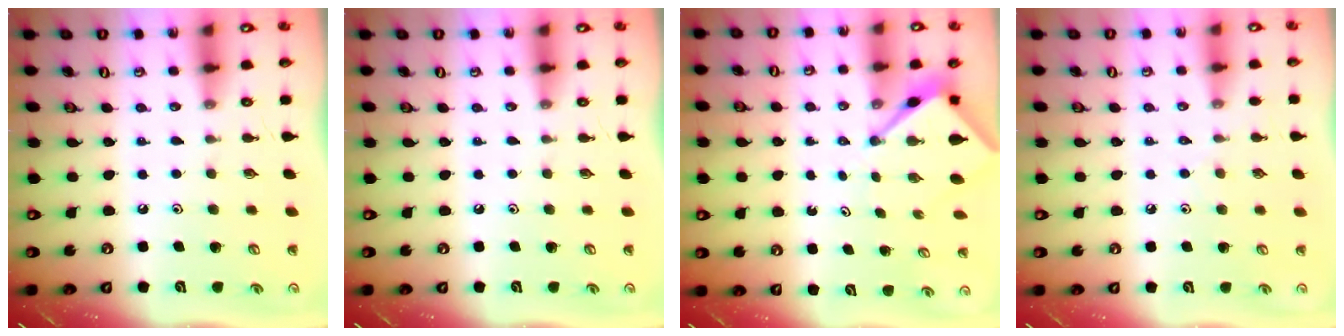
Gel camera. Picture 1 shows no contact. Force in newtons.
{"total": 0.0}
{"total": 4.7, "press": 4.6, "slide": 0.5}
{"total": 2.4, "press": 2.4, "slide": 0.5}